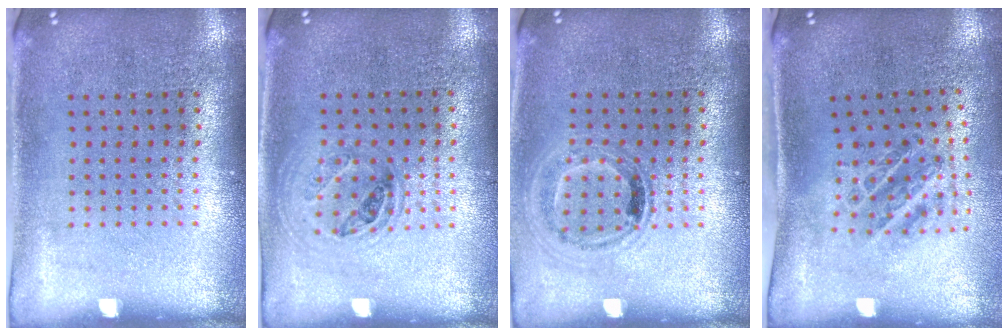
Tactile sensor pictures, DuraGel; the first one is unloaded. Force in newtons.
{"total": 1.0, "press": 0.9, "slide": 0.3}
{"total": 1.0, "press": 0.9, "slide": 0.4}
{"total": 1.1, "press": 1.0, "slide": 0.3}